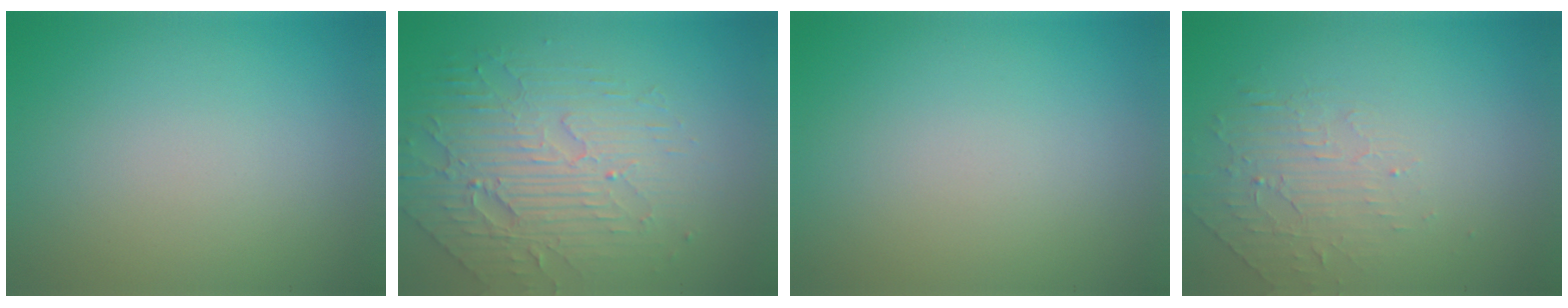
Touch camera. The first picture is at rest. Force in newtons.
{"total": 5.2, "press": 4.2, "slide": 3.0}
{"total": 0.0}
{"total": 2.0, "press": 0.9, "slide": 1.8}